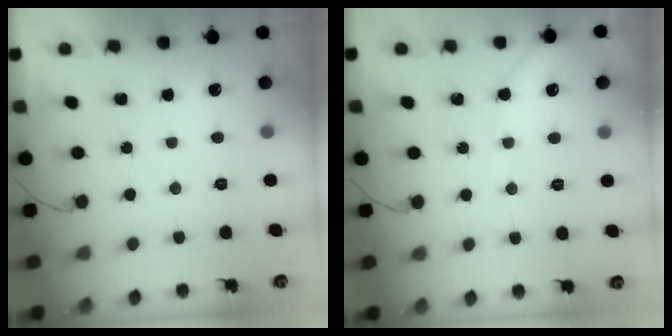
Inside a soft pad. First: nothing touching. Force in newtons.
{"total": 2.4, "press": 2.3, "slide": 0.4}